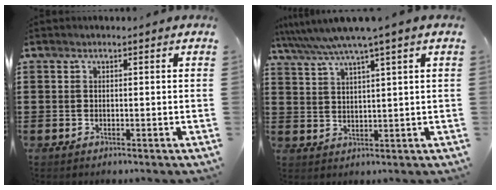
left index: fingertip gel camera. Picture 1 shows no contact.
{"total": 5.3, "force": [3.9, -0.7, 3.5], "torque": [-0.079, -0.017, 0.064]}